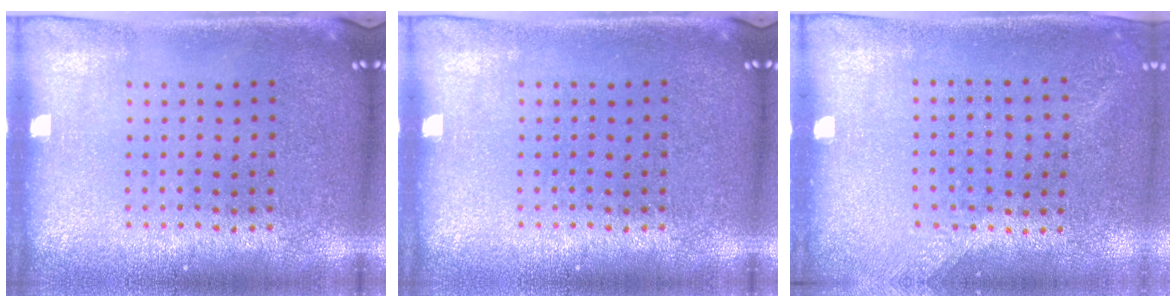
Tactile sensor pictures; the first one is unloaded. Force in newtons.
{"total": 0.0}
{"total": 1.3, "press": 1.0, "slide": 0.7}